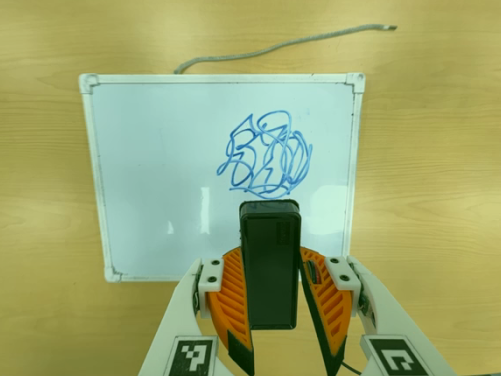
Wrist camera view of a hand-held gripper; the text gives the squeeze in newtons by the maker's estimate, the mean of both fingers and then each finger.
{"total": 6.0, "left": 5.7, "right": 6.3}